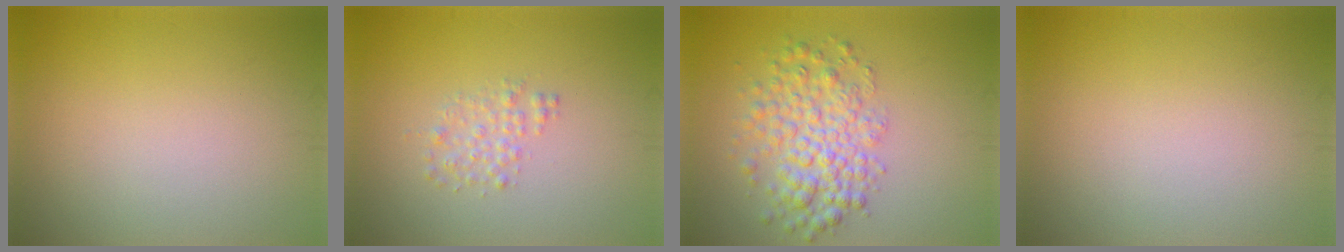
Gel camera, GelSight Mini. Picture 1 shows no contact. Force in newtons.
{"total": 1.6, "press": 1.6, "slide": 0.0}
{"total": 5.0, "press": 5.0, "slide": 0.2}
{"total": 0.0}